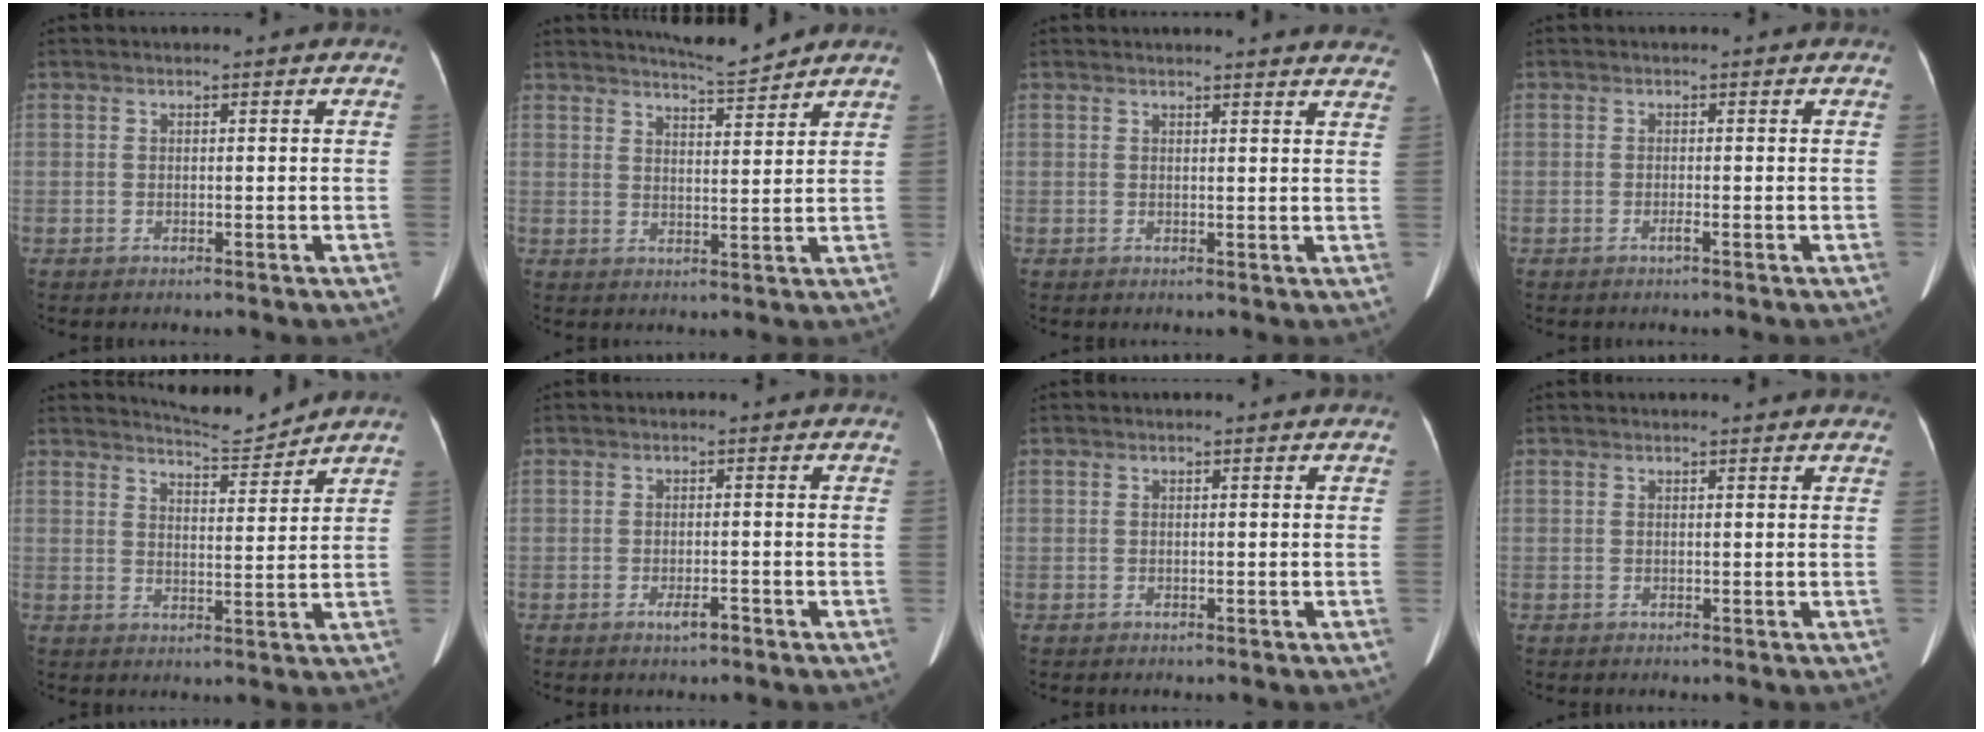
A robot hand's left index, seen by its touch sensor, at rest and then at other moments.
{"total": 5.7, "force": [5.5, -0.4, 1.4], "torque": [-0.031, -0.007, 0.087]}
{"total": 12.8, "force": [12.3, 1.3, 3.1], "torque": [-0.018, -0.027, 0.116]}
{"total": 0.6, "force": [-0.4, -0.1, 0.4], "torque": [-0.009, 0.000, -0.006]}
{"total": 5.7, "force": [5.6, -0.6, 0.2], "torque": [-0.013, -0.014, 0.091]}
{"total": 1.9, "force": [-1.2, 0.4, 1.4], "torque": [-0.024, -0.001, -0.018]}
{"total": 0.0}
{"total": 4.3, "force": [4.0, 0.8, 1.3], "torque": [-0.015, 0.014, 0.033]}